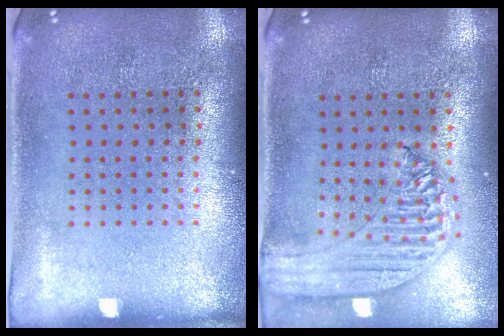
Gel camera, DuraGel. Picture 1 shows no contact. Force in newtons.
{"total": 1.7, "press": 1.7, "slide": 0.5}